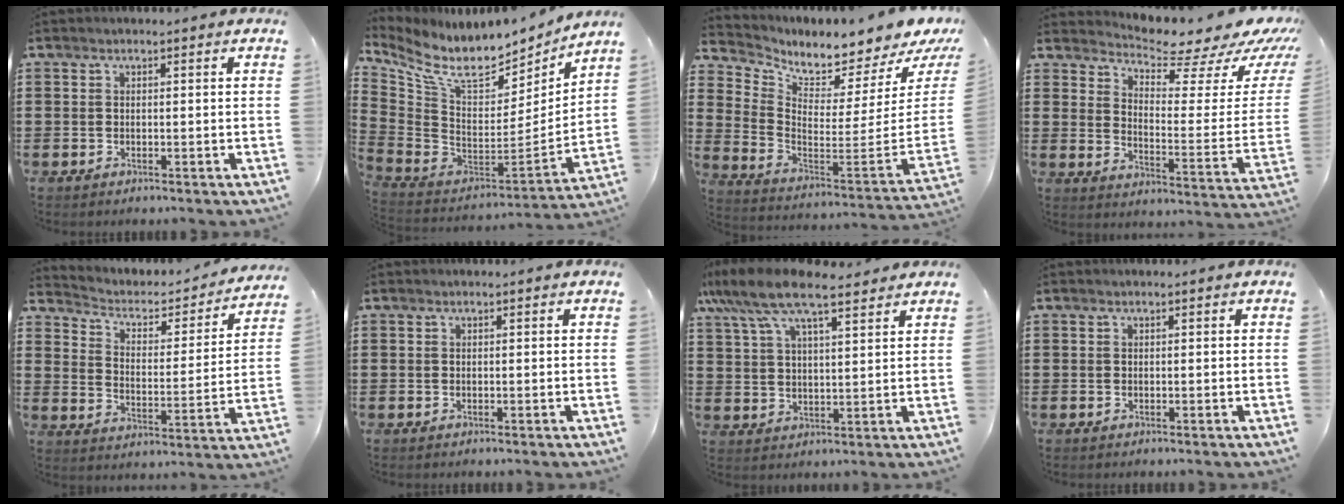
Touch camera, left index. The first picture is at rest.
{"total": 11.1, "force": [8.8, 3.7, 5.7], "torque": [-0.143, -0.069, 0.155]}
{"total": 3.5, "force": [3.3, 0.5, 1.0], "torque": [-0.033, -0.069, 0.047]}
{"total": 6.6, "force": [5.9, 1.3, 2.5], "torque": [-0.056, -0.057, 0.098]}
{"total": 2.7, "force": [2.0, 1.5, 1.0], "torque": [-0.037, -0.015, 0.022]}
{"total": 0.0}
{"total": 10.1, "force": [7.8, 2.6, 5.8], "torque": [-0.135, -0.012, 0.142]}
{"total": 0.0}